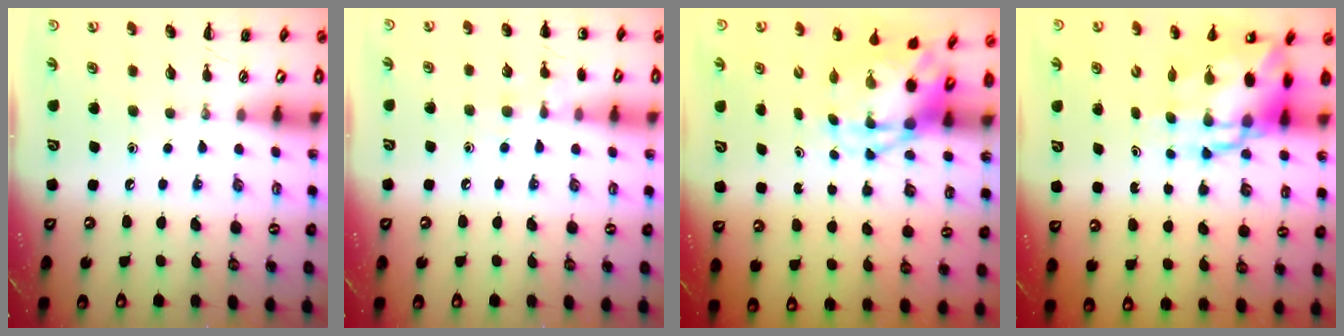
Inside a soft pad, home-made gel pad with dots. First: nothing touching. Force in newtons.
{"total": 6.8, "press": 6.6, "slide": 1.9}
{"total": 3.8, "press": 3.7, "slide": 1.0}
{"total": 10.2, "press": 9.8, "slide": 2.7}